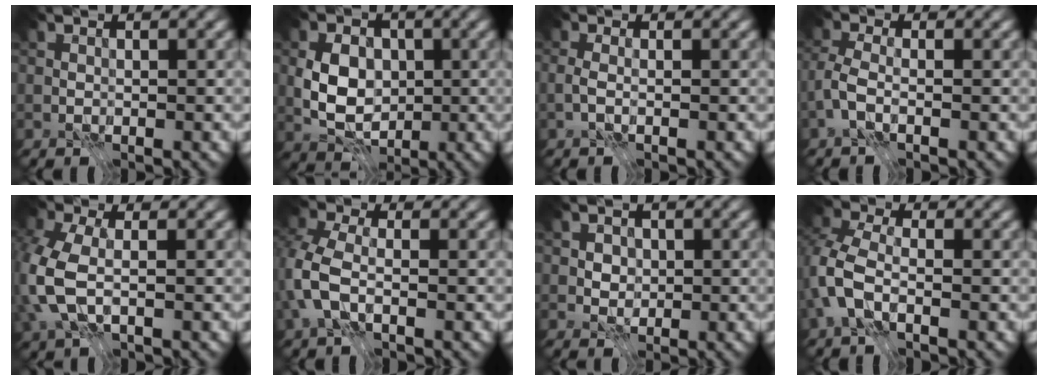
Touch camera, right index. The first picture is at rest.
{"total": 5.6, "force": [-0.5, 4.1, 3.7], "torque": [-0.069, 0.000, -0.016]}
{"total": 1.4, "force": [-0.7, 0.5, 1.1], "torque": [-0.026, -0.001, -0.014]}
{"total": 2.9, "force": [-1.6, 1.3, 2.0], "torque": [-0.054, 0.001, -0.038]}
{"total": 6.9, "force": [-1.5, 4.3, 5.2], "torque": [-0.152, -0.006, -0.032]}
{"total": 5.4, "force": [-1.6, 3.4, 3.9], "torque": [-0.109, 0.002, -0.043]}
{"total": 2.1, "force": [0.3, 1.8, 1.0], "torque": [-0.018, 0.006, 0.008]}
{"total": 5.1, "force": [-1.9, 3.1, 3.5], "torque": [-0.098, 0.003, -0.053]}